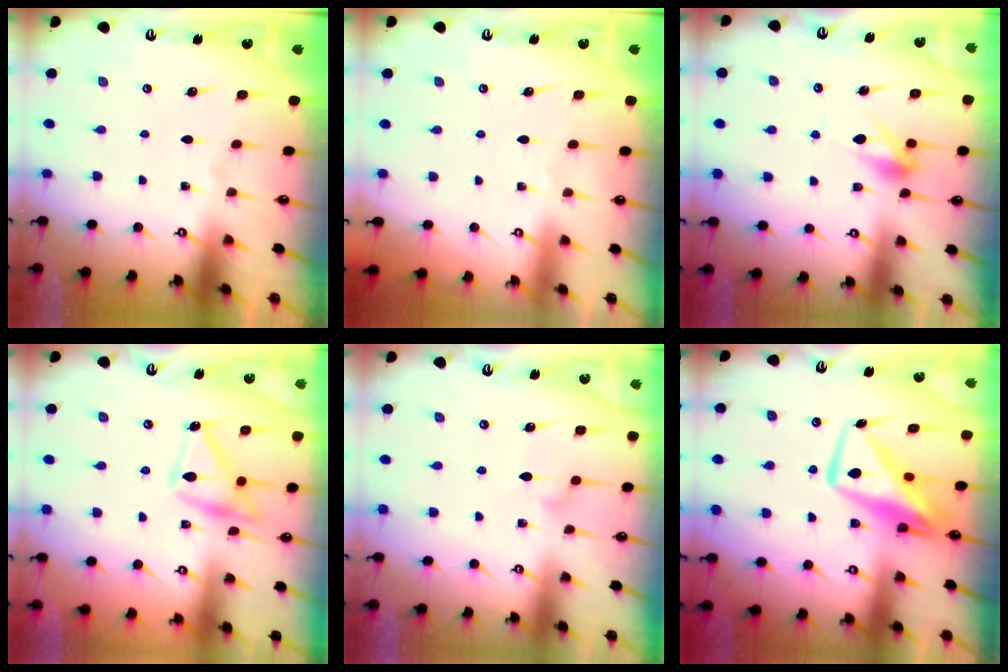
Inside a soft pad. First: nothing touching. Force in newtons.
{"total": 3.9, "press": 3.9, "slide": 0.1}
{"total": 7.2, "press": 7.2, "slide": 0.6}
{"total": 14.7, "press": 14.7, "slide": 0.4}
{"total": 7.5, "press": 7.4, "slide": 0.5}
{"total": 9.5, "press": 9.5, "slide": 0.9}